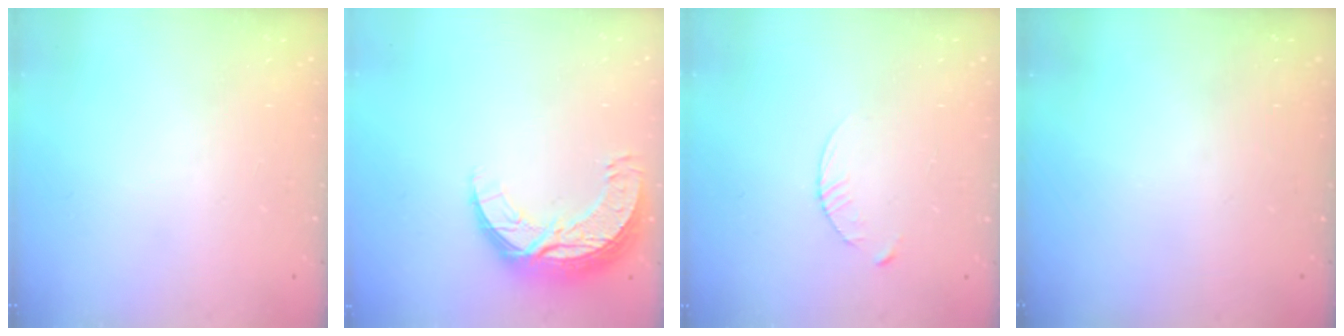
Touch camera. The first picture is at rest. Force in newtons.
{"total": 10.7, "press": 10.7, "slide": 0.7}
{"total": 3.6, "press": 3.5, "slide": 0.4}
{"total": 0.0}